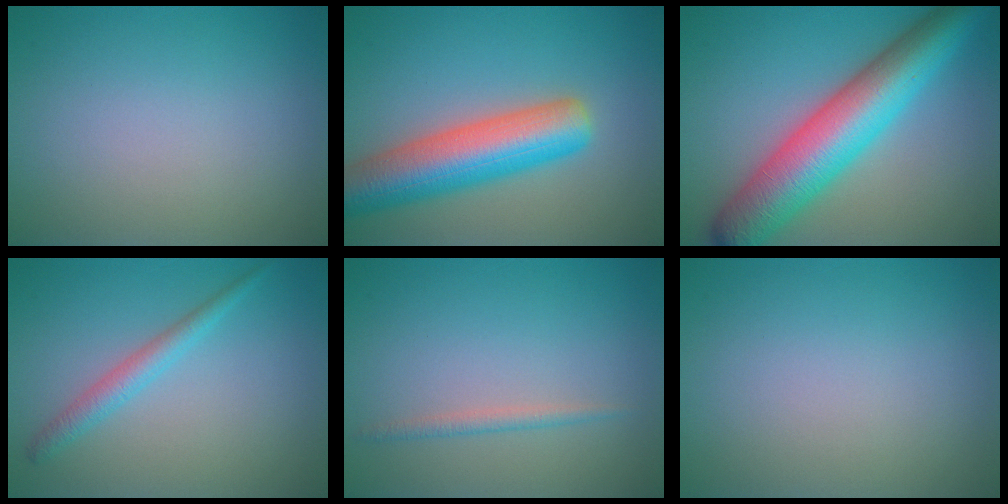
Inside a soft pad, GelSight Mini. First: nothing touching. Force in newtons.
{"total": 8.4, "press": 8.4, "slide": 0.3}
{"total": 10.2, "press": 10.2, "slide": 0.2}
{"total": 2.2, "press": 2.2, "slide": 0.1}
{"total": 1.2, "press": 1.2, "slide": 0.0}
{"total": 0.0}